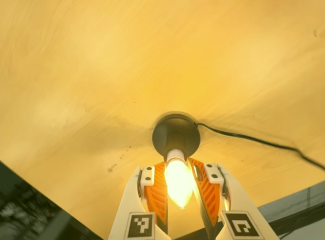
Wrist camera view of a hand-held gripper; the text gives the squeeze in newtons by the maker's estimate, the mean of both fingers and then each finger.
{"total": 15.3, "left": 15.9, "right": 14.8}